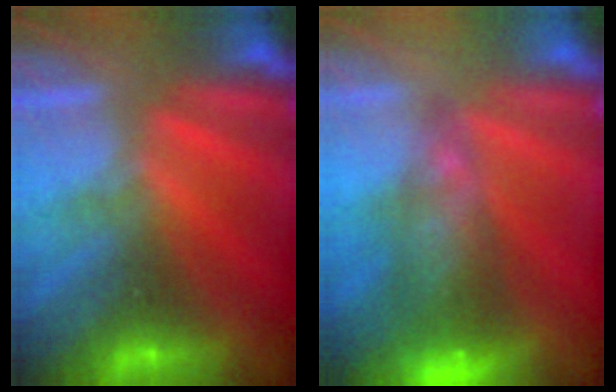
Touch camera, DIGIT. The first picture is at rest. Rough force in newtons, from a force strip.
{"total": 6.9}